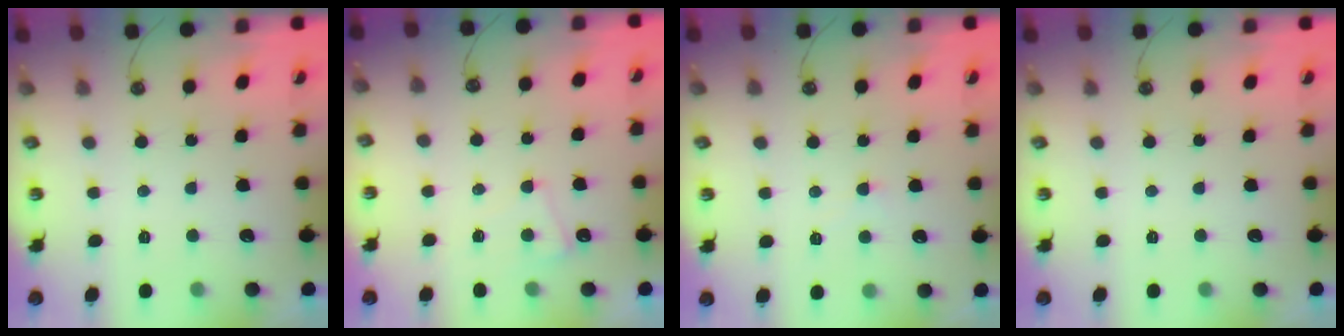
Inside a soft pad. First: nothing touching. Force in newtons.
{"total": 0.5, "press": 0.1, "slide": 0.5}
{"total": 0.9, "press": 0.9, "slide": 0.1}
{"total": 0.0}